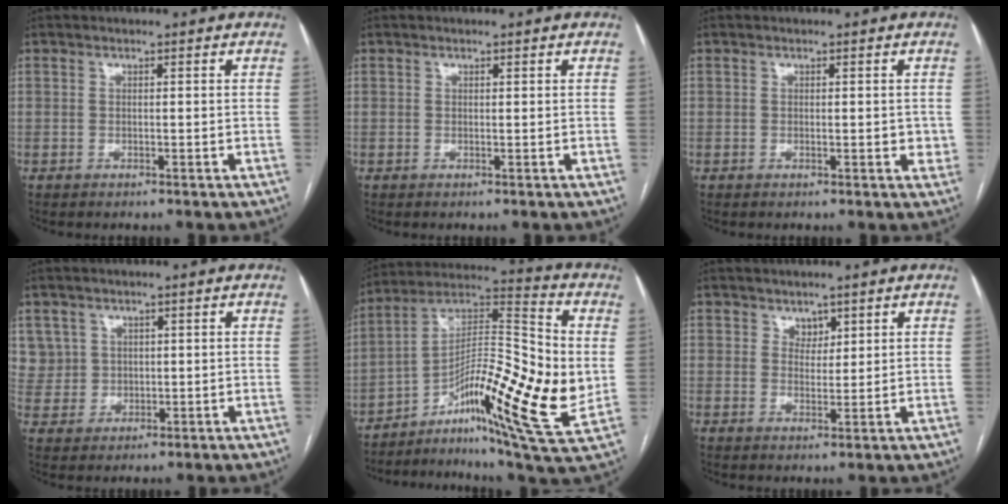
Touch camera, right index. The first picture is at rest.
{"total": 0.0}
{"total": 2.2, "force": [-0.1, 1.1, 1.9], "torque": [-0.022, -0.003, -0.001]}
{"total": 5.5, "force": [2.4, 5.0, -0.1], "torque": [0.007, 0.011, 0.055]}
{"total": 21.5, "force": [-3.5, 3.9, 20.9], "torque": [-0.354, 0.009, -0.059]}
{"total": 2.3, "force": [1.6, 1.5, 0.7], "torque": [-0.007, -0.001, 0.029]}